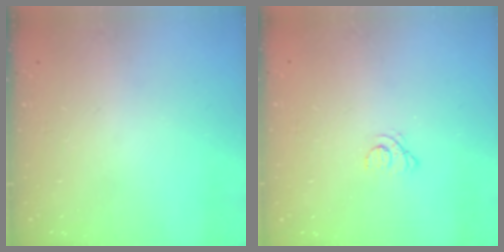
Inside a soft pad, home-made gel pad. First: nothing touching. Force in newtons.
{"total": 1.4, "press": 1.4, "slide": 0.2}